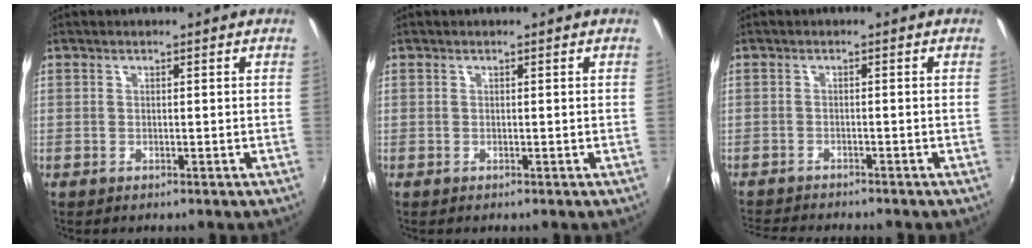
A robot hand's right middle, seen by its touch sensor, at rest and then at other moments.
{"total": 0.0}
{"total": 5.9, "force": [-5.6, 0.5, 1.7], "torque": [-0.049, -0.017, -0.093]}